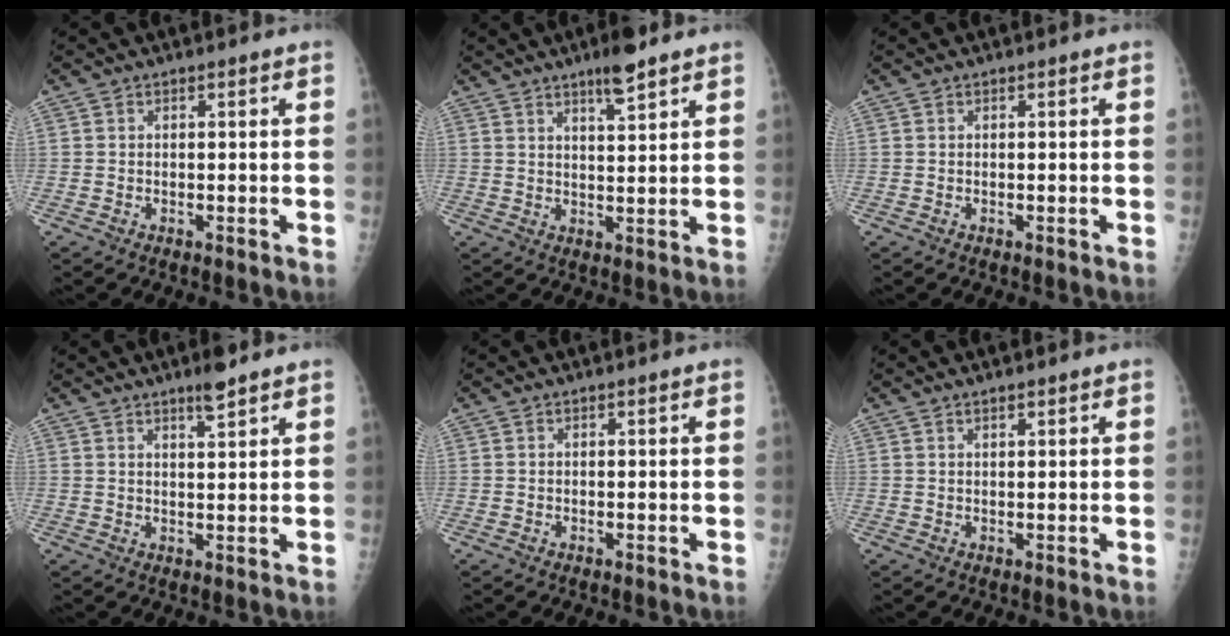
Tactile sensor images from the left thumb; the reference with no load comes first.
{"total": 5.8, "force": [4.1, 1.0, 3.9], "torque": [-0.056, -0.024, 0.066]}
{"total": 0.0}
{"total": 3.6, "force": [2.7, 0.4, 2.3], "torque": [-0.031, -0.018, 0.046]}
{"total": 0.0}
{"total": 1.1, "force": [0.9, 0.3, 0.7], "torque": [-0.007, -0.005, 0.017]}